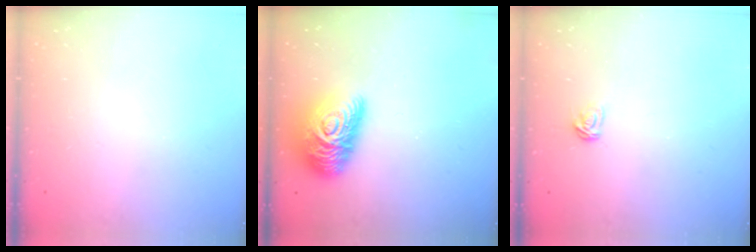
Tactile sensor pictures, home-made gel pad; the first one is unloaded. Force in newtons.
{"total": 16.7, "press": 16.7, "slide": 1.0}
{"total": 3.7, "press": 3.7, "slide": 0.4}